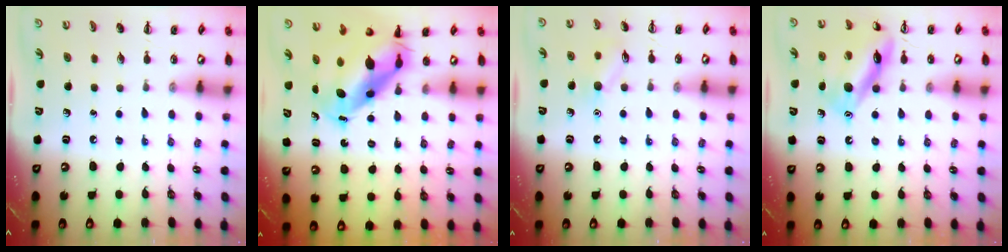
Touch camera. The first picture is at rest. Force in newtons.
{"total": 8.7, "press": 8.4, "slide": 2.2}
{"total": 7.9, "press": 7.8, "slide": 1.3}
{"total": 14.9, "press": 14.8, "slide": 1.4}